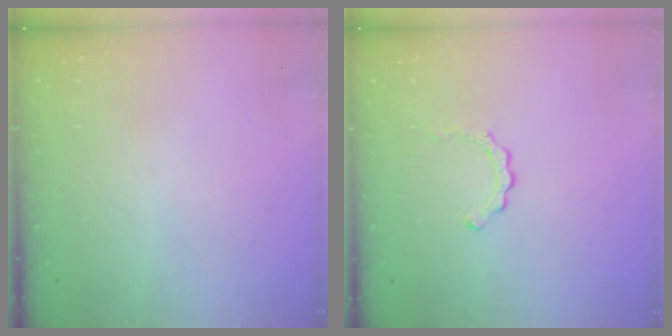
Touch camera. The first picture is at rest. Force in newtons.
{"total": 2.4, "press": 2.4, "slide": 0.2}